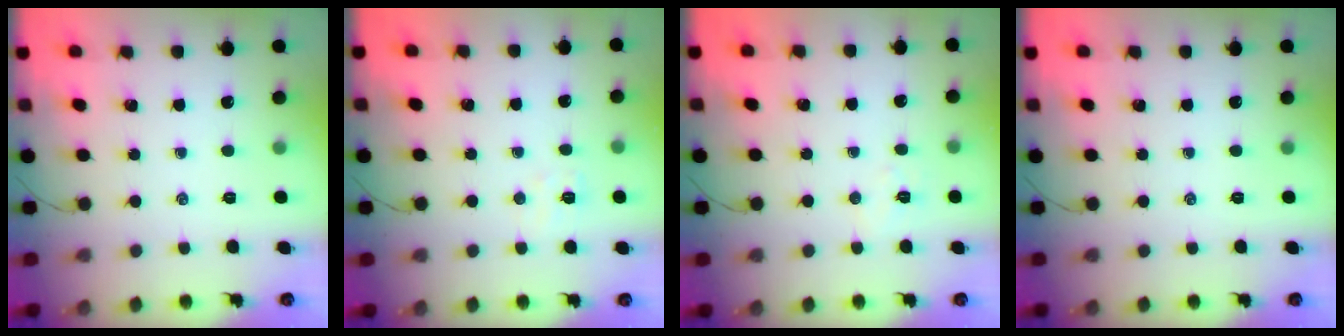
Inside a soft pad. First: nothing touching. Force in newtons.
{"total": 4.1, "press": 4.0, "slide": 0.9}
{"total": 4.5, "press": 4.4, "slide": 0.9}
{"total": 0.0}